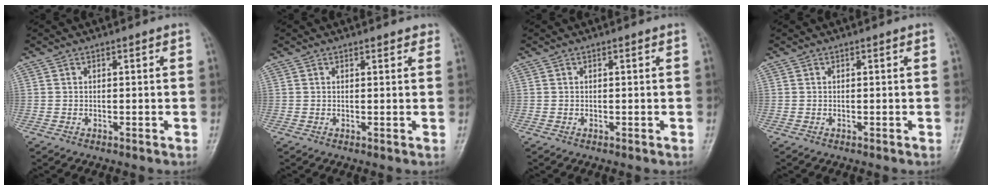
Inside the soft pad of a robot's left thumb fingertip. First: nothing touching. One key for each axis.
{"total": 1.5, "fx": 1.3, "fy": 0.6, "fz": 0.5, "tx": 0.006, "ty": -0.002, "tz": 0.011}
{"total": 0.0}
{"total": 0.0}